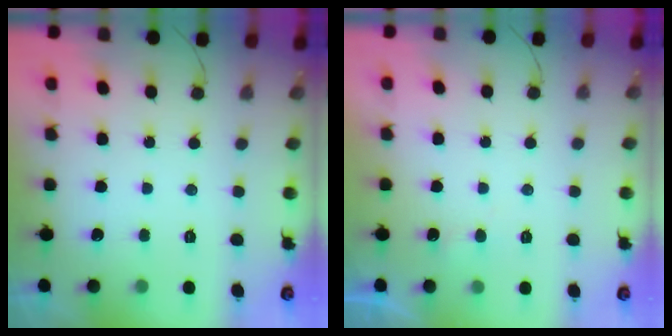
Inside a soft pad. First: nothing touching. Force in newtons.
{"total": 4.0, "press": 4.0, "slide": 0.3}